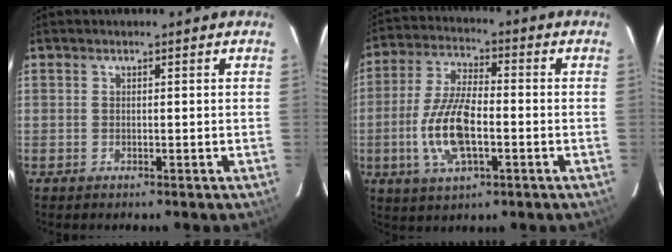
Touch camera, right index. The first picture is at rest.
{"total": 12.2, "force": [-3.2, 4.8, 10.8], "torque": [-0.227, -0.003, -0.060]}